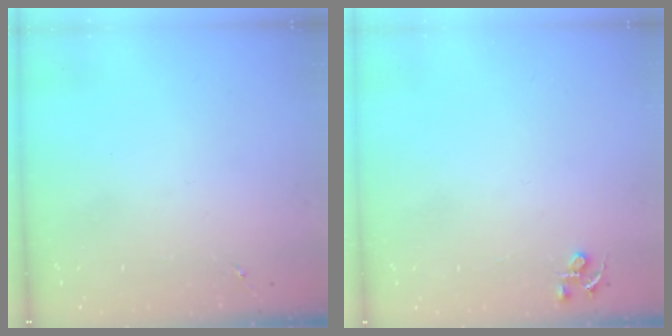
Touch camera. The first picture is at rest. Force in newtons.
{"total": 4.5, "press": 4.4, "slide": 0.5}